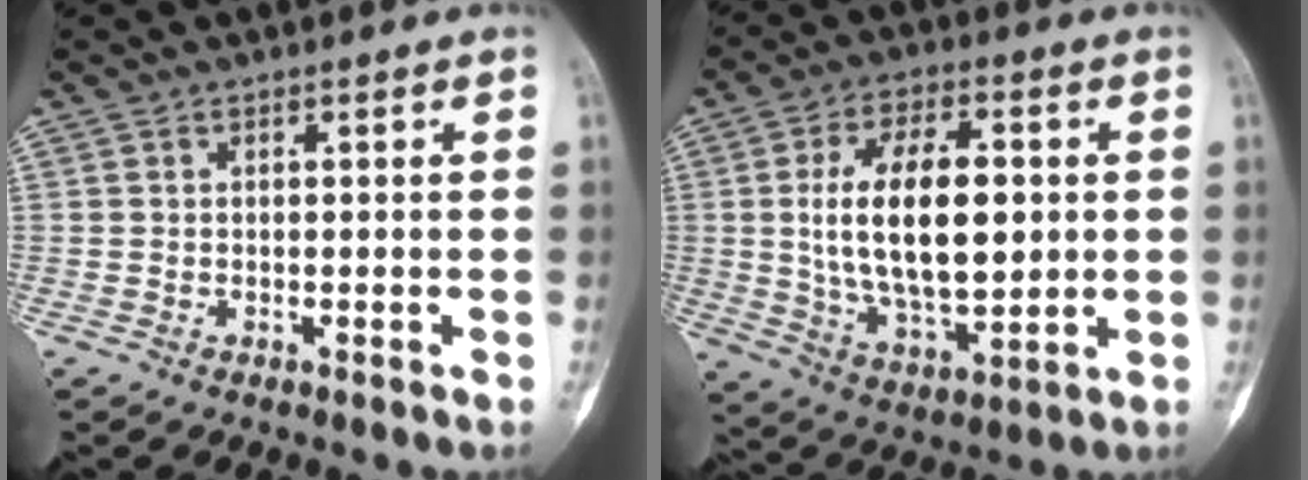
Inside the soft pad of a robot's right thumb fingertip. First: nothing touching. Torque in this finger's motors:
{"motor_torque": [0.44, 2.76, 0.53, -0.23, 0.58]}